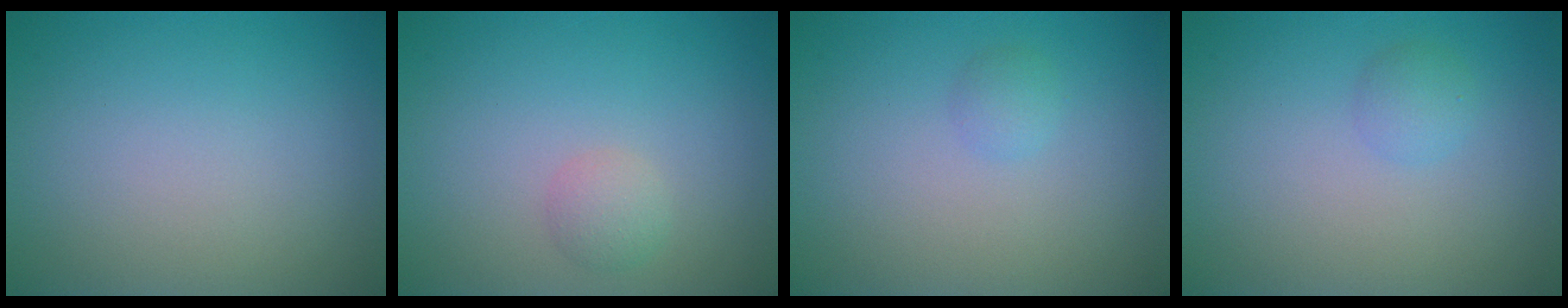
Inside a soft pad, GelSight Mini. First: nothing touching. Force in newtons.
{"total": 1.4, "press": 1.4, "slide": 0.1}
{"total": 0.9, "press": 0.9, "slide": 0.0}
{"total": 1.2, "press": 1.2, "slide": 0.1}